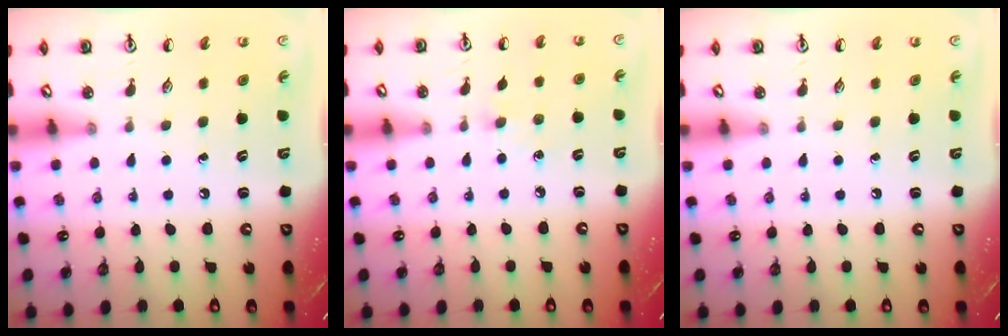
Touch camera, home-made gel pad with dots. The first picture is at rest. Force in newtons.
{"total": 4.2, "press": 4.1, "slide": 0.6}
{"total": 0.0}